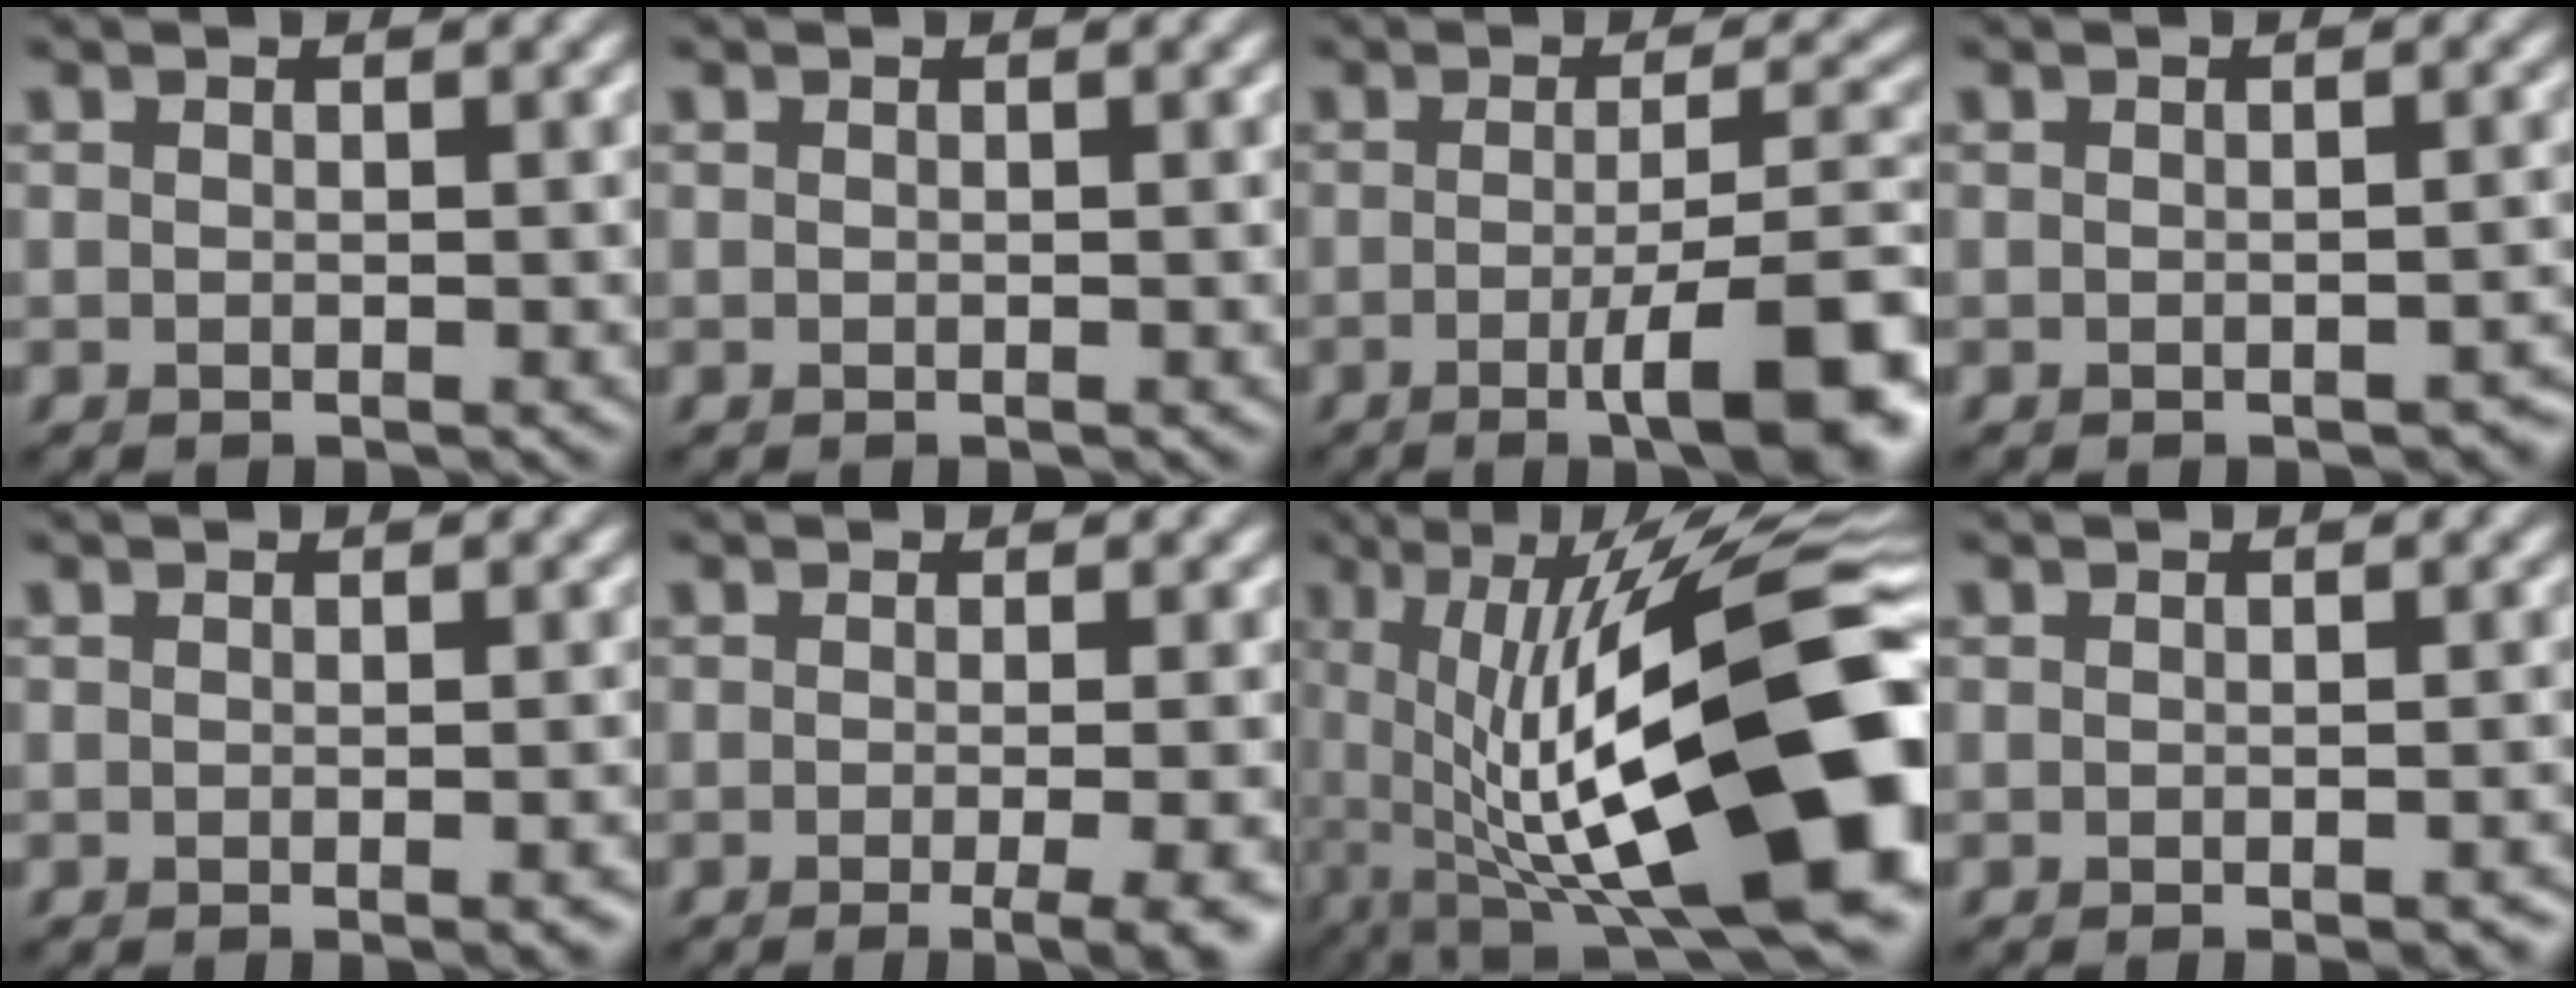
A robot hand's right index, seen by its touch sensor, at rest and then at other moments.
{"total": 0.0}
{"total": 9.9, "force": [-3.5, 2.4, 9.0], "torque": [-0.110, 0.000, -0.049]}
{"total": 1.6, "force": [-1.0, 0.6, 1.2], "torque": [-0.013, 0.003, -0.009]}
{"total": 2.4, "force": [-0.8, 0.8, 2.2], "torque": [-0.016, -0.001, -0.007]}
{"total": 5.5, "force": [-2.0, 1.7, 4.9], "torque": [-0.040, -0.002, -0.025]}
{"total": 18.7, "force": [-1.7, 6.1, 17.5], "torque": [-0.252, 0.019, -0.028]}
{"total": 2.3, "force": [-1.3, 0.6, 1.8], "torque": [-0.012, -0.002, -0.011]}